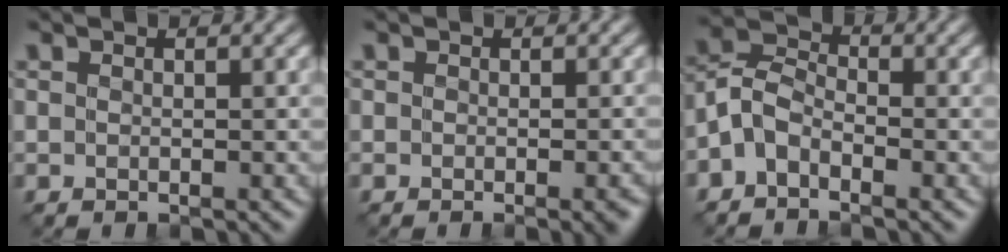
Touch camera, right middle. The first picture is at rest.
{"total": 1.8, "force": [-1.0, 0.4, 1.5], "torque": [-0.015, -0.005, -0.010]}
{"total": 3.4, "force": [-2.0, 1.9, 2.0], "torque": [-0.044, 0.010, -0.049]}